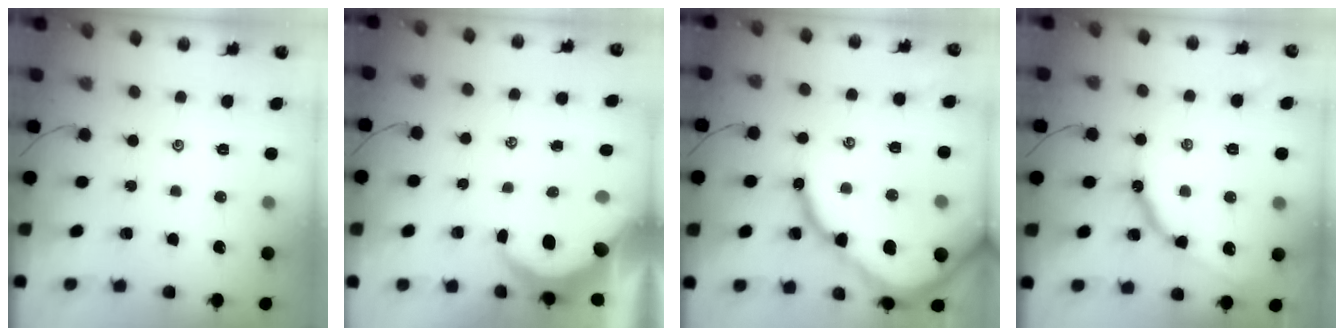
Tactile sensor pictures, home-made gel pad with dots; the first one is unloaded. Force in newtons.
{"total": 7.4, "press": 7.3, "slide": 1.1}
{"total": 19.6, "press": 19.6, "slide": 1.6}
{"total": 10.4, "press": 10.4, "slide": 0.8}